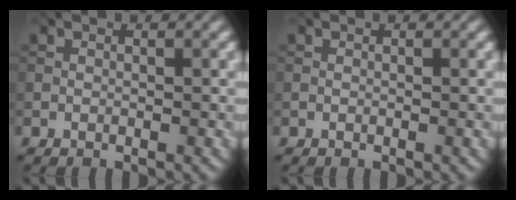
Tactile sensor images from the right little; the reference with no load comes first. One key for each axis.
{"total": 0.0}